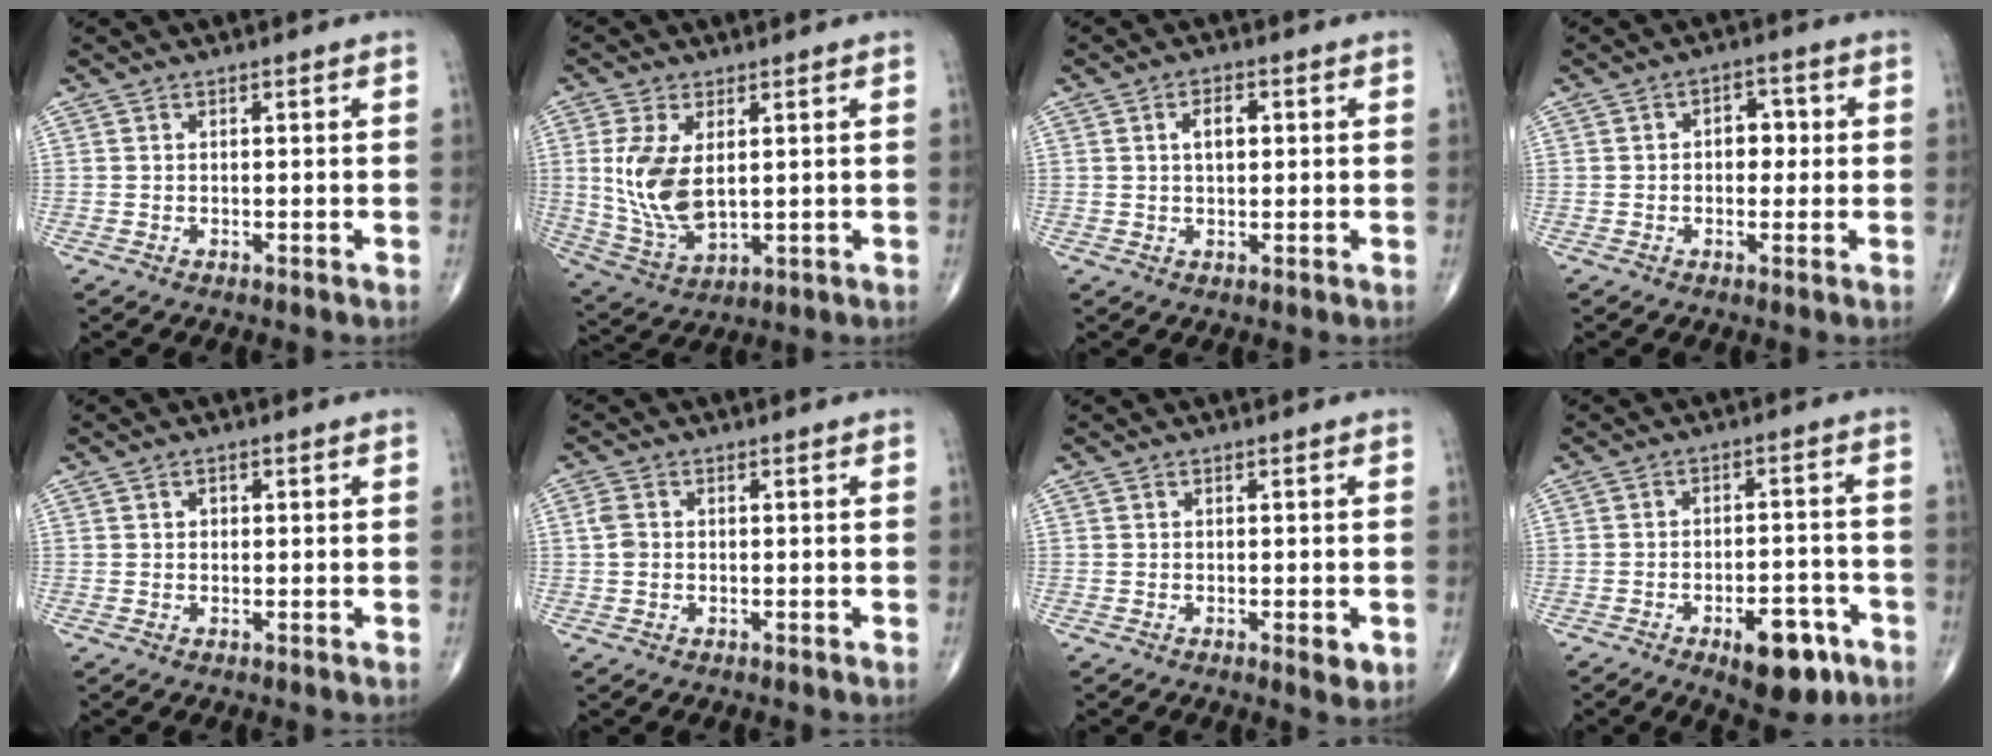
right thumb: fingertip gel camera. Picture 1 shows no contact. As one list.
[{"total": 10.9, "force": [1.7, 5.9, 9.1], "torque": [-0.184, -0.015, 0.047]}, {"total": 3.7, "force": [0.9, 2.1, 2.9], "torque": [-0.046, 0.003, 0.013]}, {"total": 4.4, "force": [0.3, 3.1, 3.2], "torque": [-0.021, 0.010, -0.003]}, {"total": 1.0, "force": [0.3, 0.8, 0.5], "torque": [-0.004, 0.001, 0.004]}, {"total": 2.2, "force": [0.1, 1.7, 1.4], "torque": [-0.031, 0.004, -0.001]}, {"total": 2.4, "force": [-0.7, 0.8, 2.2], "torque": [-0.024, -0.005, -0.007]}, {"total": 9.9, "force": [-5.2, 4.6, 7.1], "torque": [-0.079, 0.029, -0.067]}]